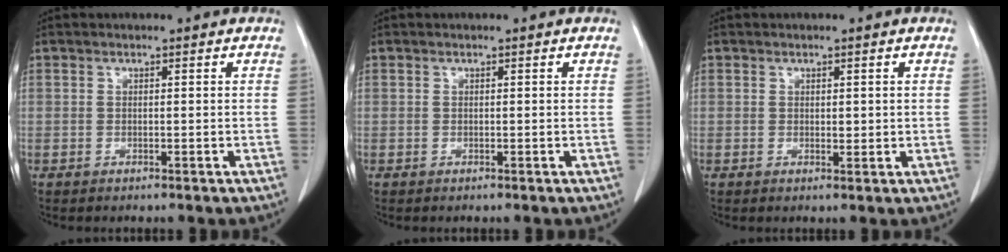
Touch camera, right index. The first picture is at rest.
{"total": 0.0}
{"total": 1.4, "force": [0.4, 0.9, 1.0], "torque": [-0.009, -0.005, 0.008]}